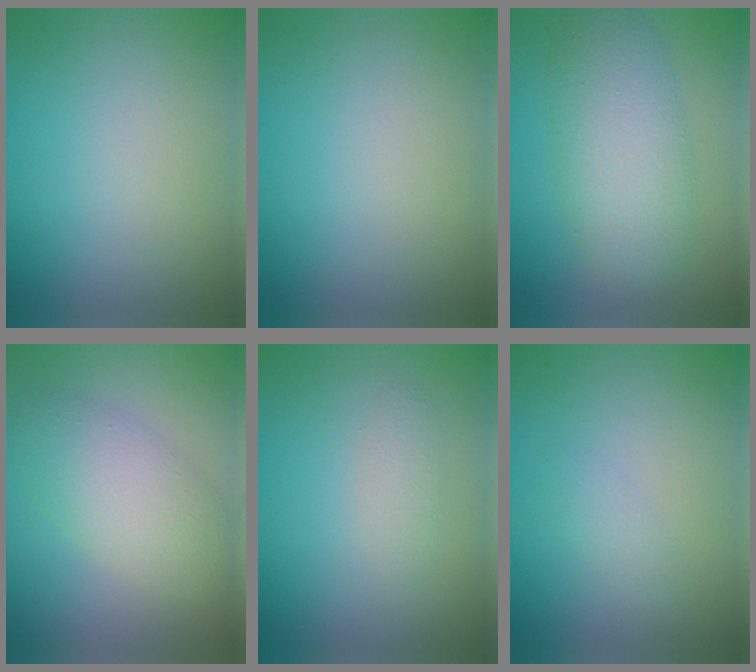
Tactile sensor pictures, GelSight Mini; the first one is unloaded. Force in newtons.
{"total": 0.0}
{"total": 6.6, "press": 6.6, "slide": 0.1}
{"total": 5.3, "press": 5.3, "slide": 0.2}
{"total": 1.3, "press": 1.3, "slide": 0.0}
{"total": 1.0, "press": 1.0, "slide": 0.0}